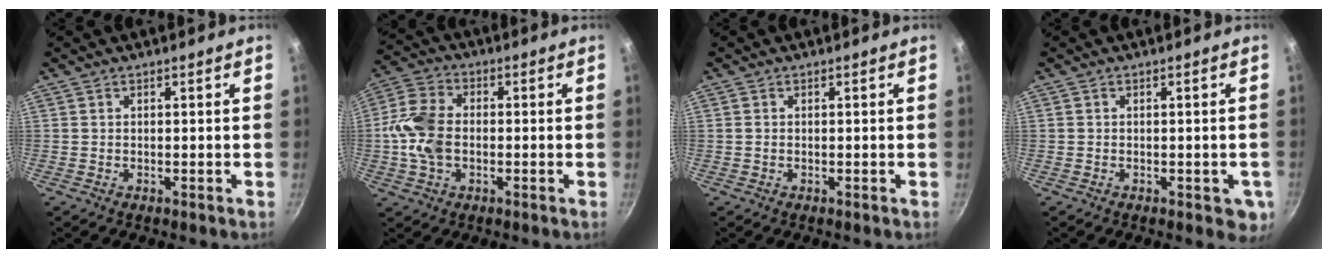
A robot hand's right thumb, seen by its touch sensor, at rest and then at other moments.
{"total": 10.6, "force": [-1.0, 7.3, 7.6], "torque": [-0.149, 0.019, -0.033]}
{"total": 0.5, "force": [0.1, 0.4, 0.3], "torque": [-0.006, 0.001, 0.000]}
{"total": 4.4, "force": [-1.3, 2.5, 3.3], "torque": [-0.013, 0.005, -0.012]}